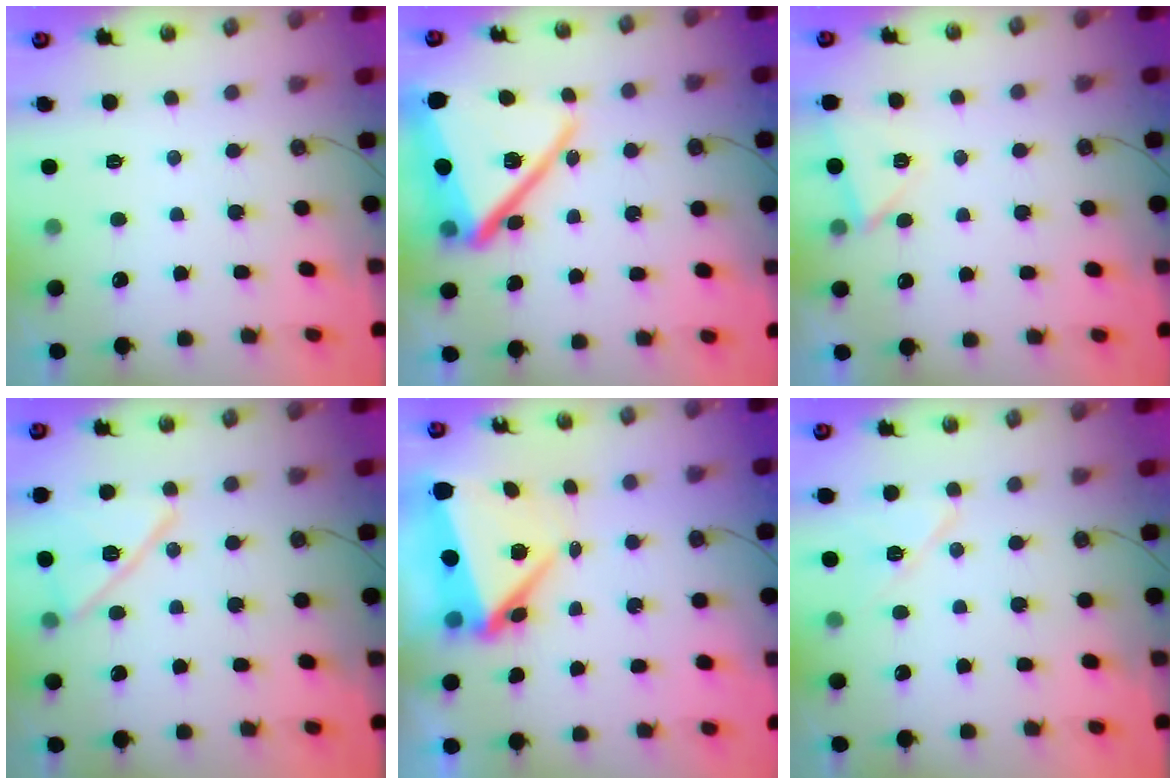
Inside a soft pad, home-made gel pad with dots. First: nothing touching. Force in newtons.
{"total": 22.8, "press": 22.7, "slide": 2.0}
{"total": 3.5, "press": 3.1, "slide": 1.5}
{"total": 13.9, "press": 13.9, "slide": 0.3}
{"total": 7.5, "press": 7.4, "slide": 0.9}
{"total": 8.1, "press": 8.0, "slide": 1.2}